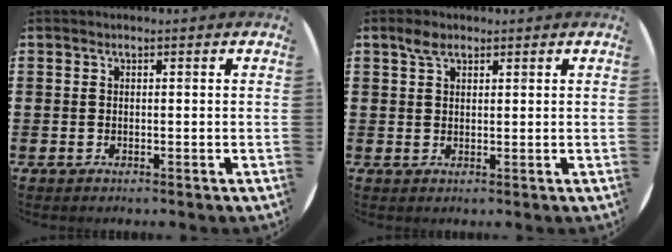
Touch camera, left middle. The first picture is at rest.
{"total": 2.8, "force": [2.0, 1.4, 1.4], "torque": [-0.022, 0.003, 0.035]}